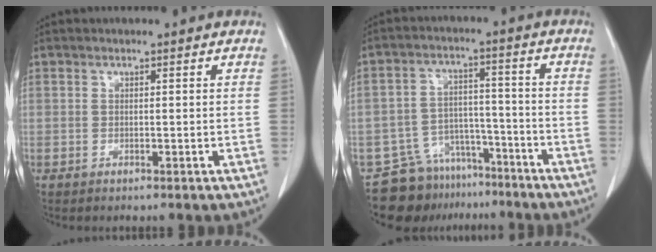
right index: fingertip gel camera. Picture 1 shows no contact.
{"total": 10.0, "force": [-8.0, 5.9, 1.2], "torque": [-0.014, 0.039, -0.125]}